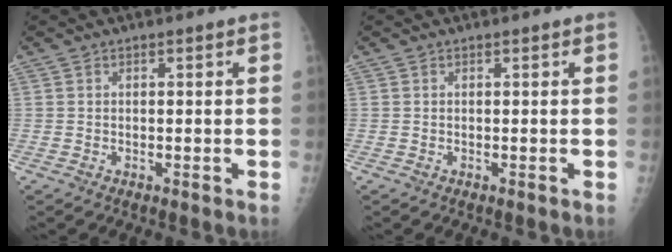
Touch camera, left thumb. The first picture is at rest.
{"total": 0.0}